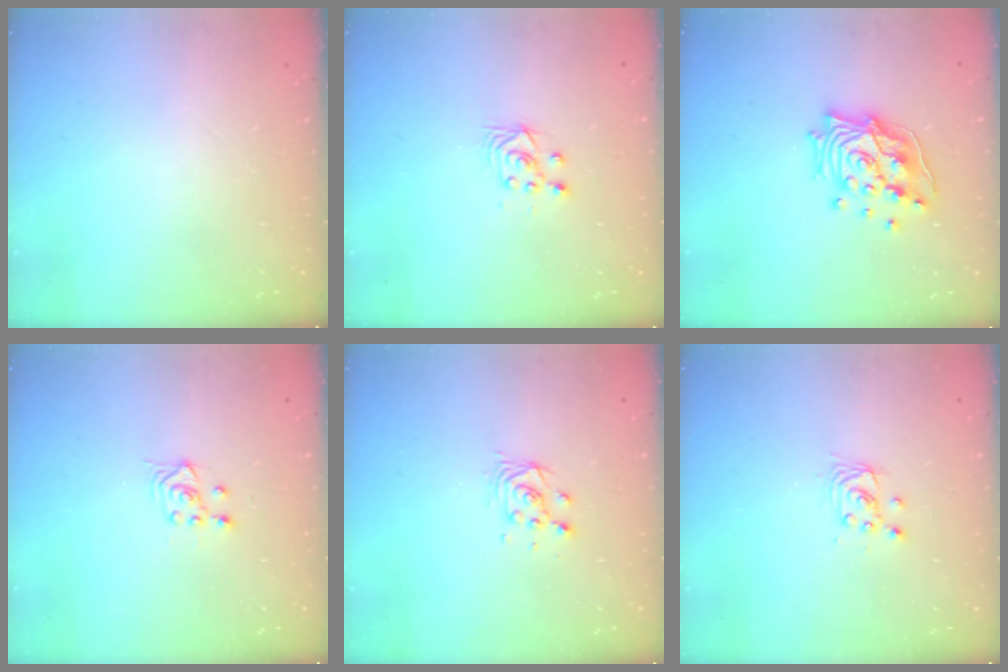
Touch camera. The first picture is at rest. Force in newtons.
{"total": 3.5, "press": 3.2, "slide": 1.3}
{"total": 15.3, "press": 15.1, "slide": 2.7}
{"total": 3.2, "press": 2.9, "slide": 1.4}
{"total": 4.1, "press": 4.1, "slide": 0.4}
{"total": 2.8, "press": 2.8, "slide": 0.2}